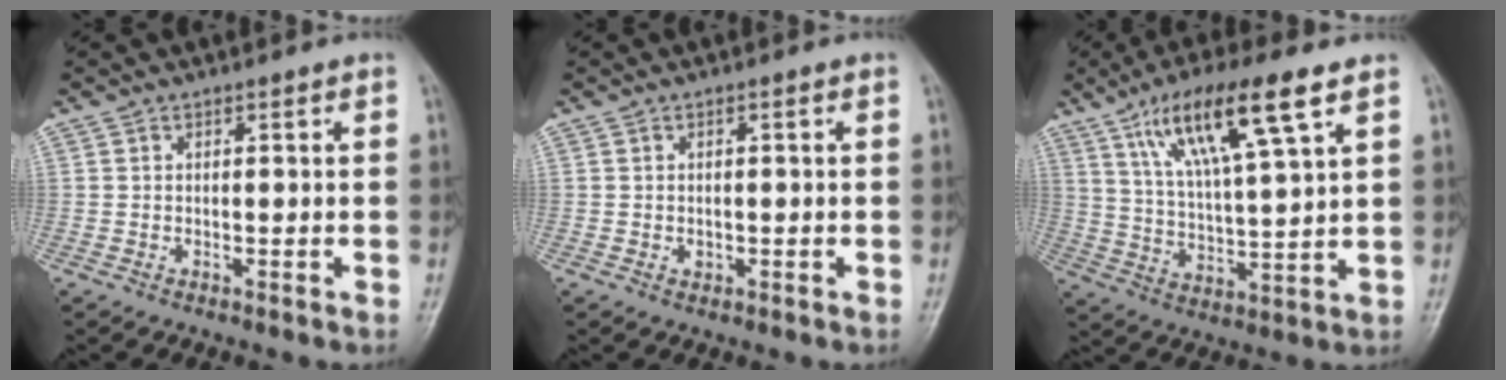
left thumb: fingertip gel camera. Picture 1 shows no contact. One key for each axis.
{"total": 1.0, "fx": -0.2, "fy": 0.8, "fz": 0.5, "tx": -0.004, "ty": 0.002, "tz": -0.001}
{"total": 15.8, "fx": 8.3, "fy": 3.1, "fz": 13.1, "tx": -0.235, "ty": -0.021, "tz": 0.156}